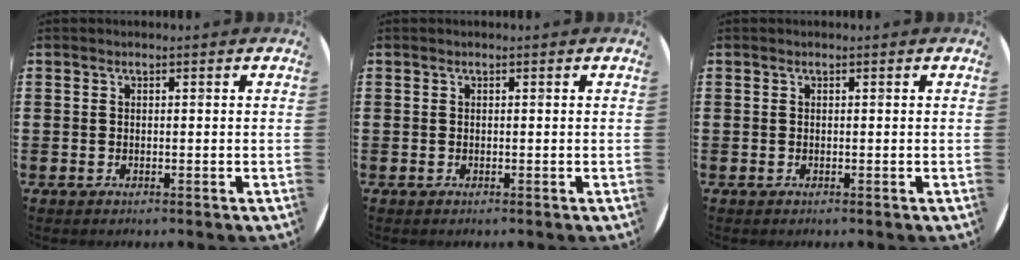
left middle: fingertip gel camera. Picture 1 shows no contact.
{"total": 0.0}
{"total": 0.0}